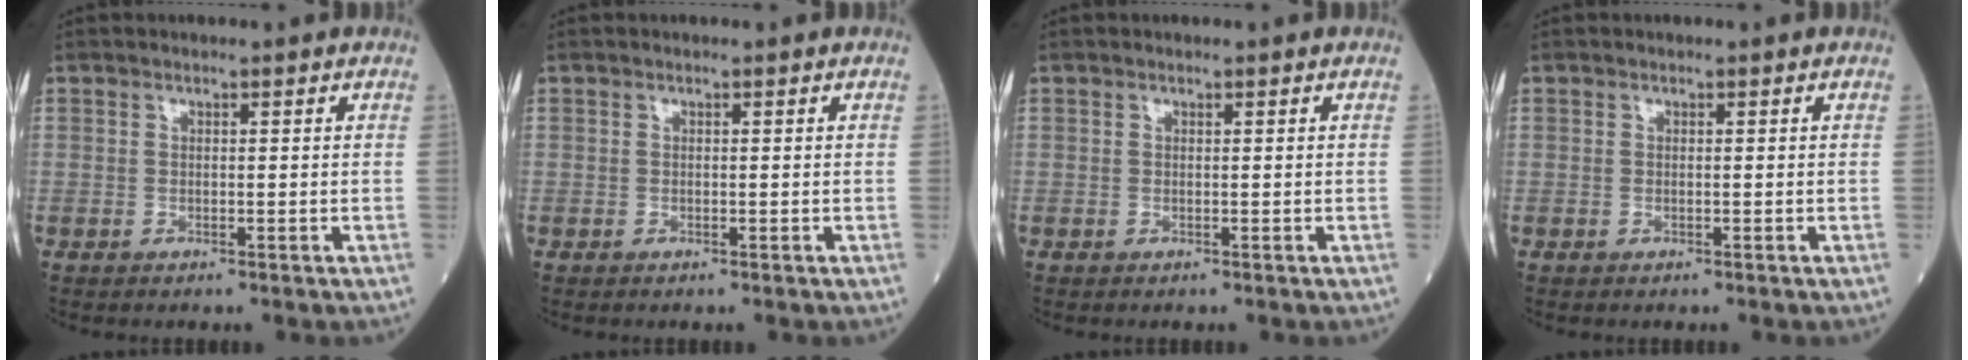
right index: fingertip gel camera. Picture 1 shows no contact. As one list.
[{"total": 0.0}, {"total": 0.0}, {"total": 0.0}]